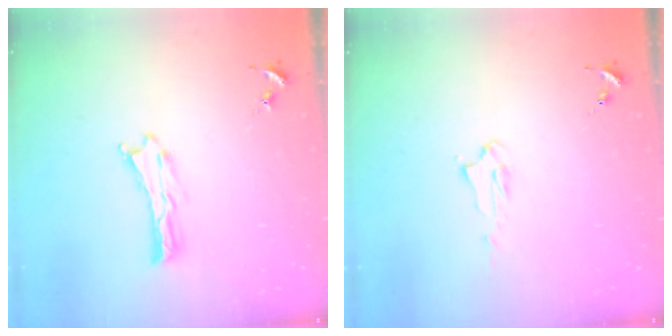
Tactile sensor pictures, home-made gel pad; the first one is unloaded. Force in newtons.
{"total": 2.2, "press": 2.2, "slide": 0.2}